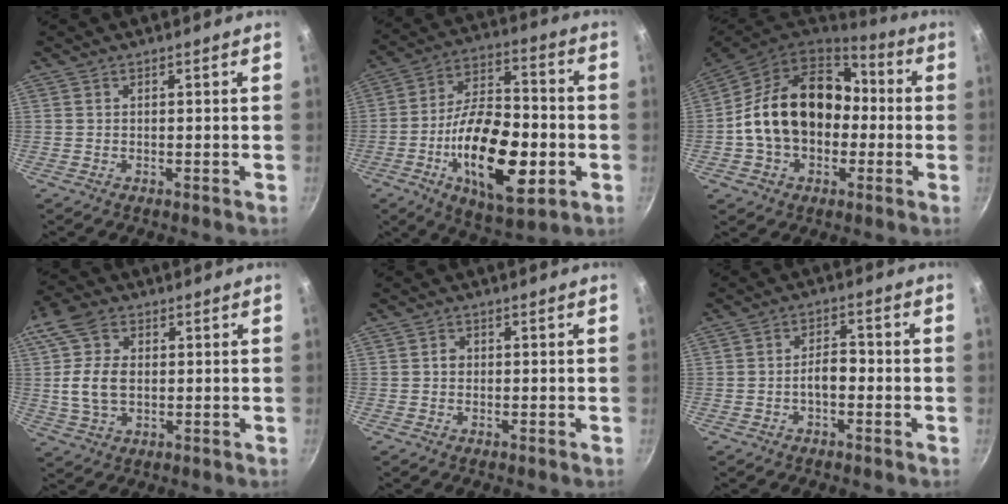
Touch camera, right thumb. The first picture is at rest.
{"total": 22.5, "force": [-5.8, 10.5, 19.1], "torque": [-0.306, 0.027, -0.098]}
{"total": 20.2, "force": [-0.4, 15.0, 13.5], "torque": [-0.205, 0.051, -0.009]}
{"total": 10.8, "force": [1.2, 7.4, 7.7], "torque": [-0.146, 0.007, 0.014]}
{"total": 1.5, "force": [0.0, 1.4, 0.7], "torque": [-0.007, 0.006, -0.001]}
{"total": 4.2, "force": [-1.3, 2.3, 3.3], "torque": [-0.041, 0.023, -0.025]}